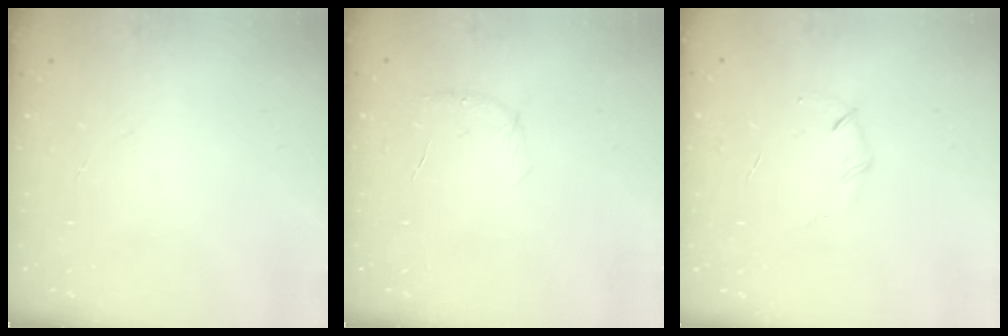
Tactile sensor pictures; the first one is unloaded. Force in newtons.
{"total": 5.2, "press": 5.0, "slide": 1.5}
{"total": 3.7, "press": 3.6, "slide": 1.1}